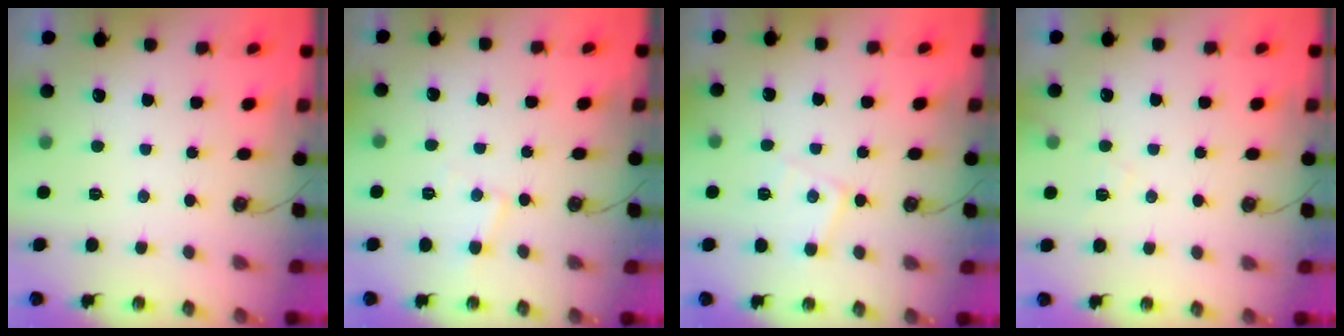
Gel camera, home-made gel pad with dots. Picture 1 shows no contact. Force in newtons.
{"total": 5.7, "press": 5.7, "slide": 0.4}
{"total": 8.4, "press": 8.4, "slide": 0.6}
{"total": 4.2, "press": 4.1, "slide": 0.7}